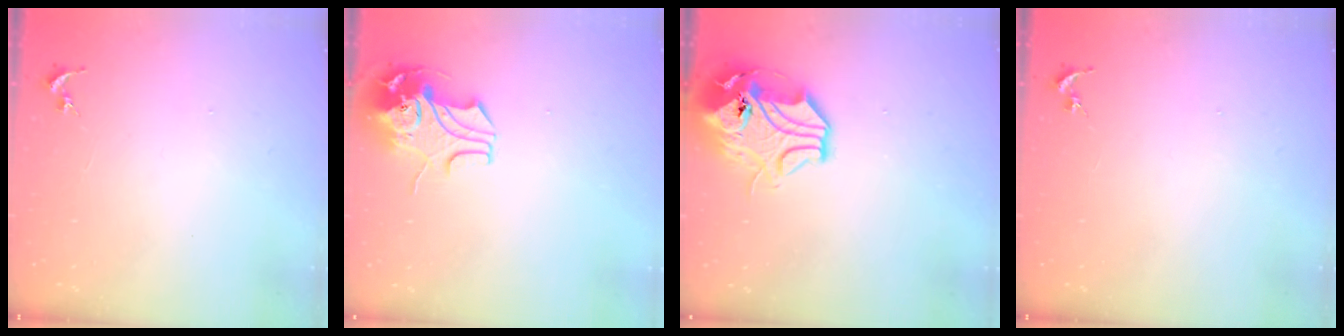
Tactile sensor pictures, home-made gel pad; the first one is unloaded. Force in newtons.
{"total": 9.6, "press": 9.5, "slide": 1.4}
{"total": 13.8, "press": 13.6, "slide": 2.0}
{"total": 0.0}